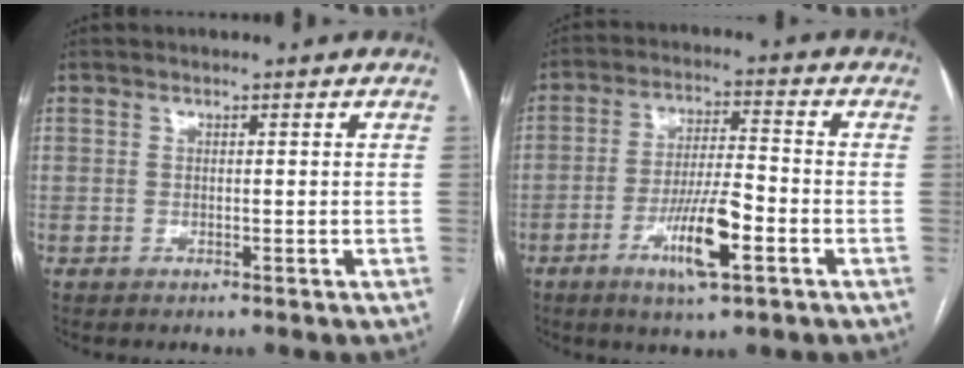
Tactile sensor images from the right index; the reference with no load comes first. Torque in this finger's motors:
{"motor_torque": [1.43, -0.23, 0.43, 0.11]}